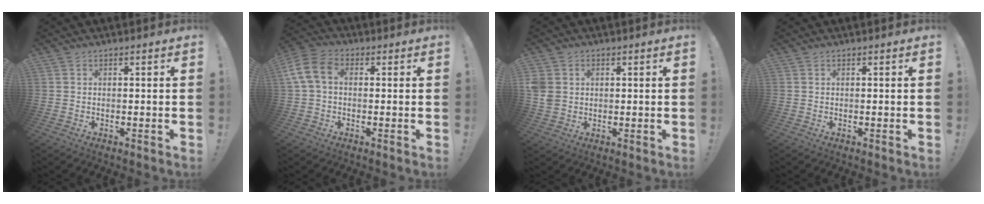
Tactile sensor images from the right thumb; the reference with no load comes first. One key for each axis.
{"total": 9.2, "fx": 1.3, "fy": 6.1, "fz": 6.8, "tx": -0.142, "ty": 0.010, "tz": 0.033}
{"total": 4.6, "fx": 0.9, "fy": 3.9, "fz": 2.4, "tx": -0.052, "ty": 0.000, "tz": 0.019}
{"total": 0.0}